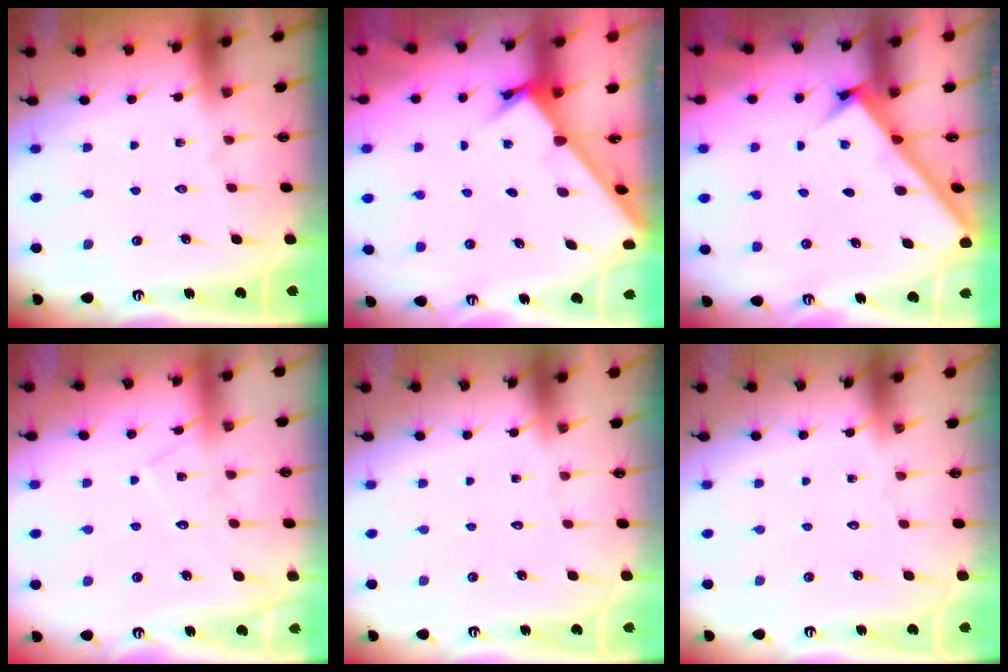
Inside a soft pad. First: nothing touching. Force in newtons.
{"total": 2.4, "press": 2.4, "slide": 0.3}
{"total": 2.8, "press": 2.7, "slide": 0.3}
{"total": 8.1, "press": 8.1, "slide": 0.5}
{"total": 1.7, "press": 1.7, "slide": 0.1}
{"total": 1.6, "press": 1.6, "slide": 0.1}